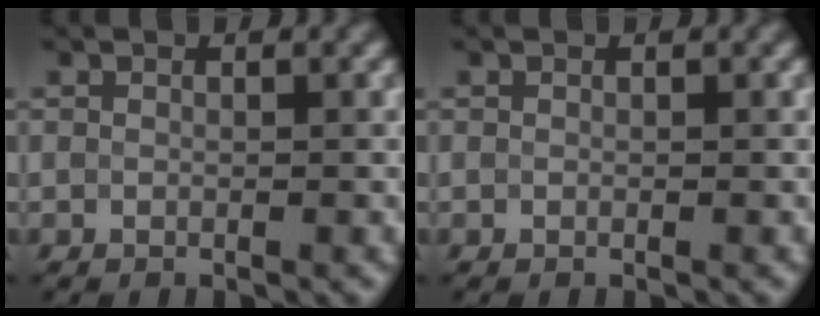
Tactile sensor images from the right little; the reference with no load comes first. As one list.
[{"total": 0.0}]